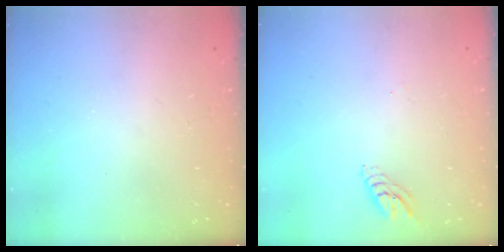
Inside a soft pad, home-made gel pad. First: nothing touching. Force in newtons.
{"total": 4.9, "press": 4.9, "slide": 0.1}